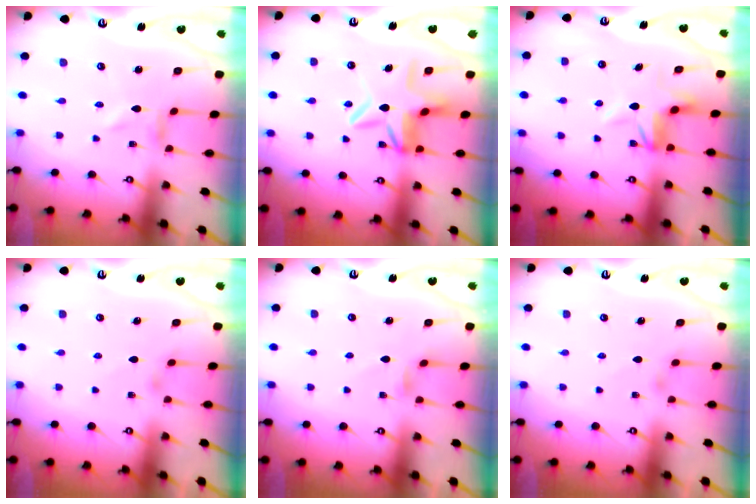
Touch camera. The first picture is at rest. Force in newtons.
{"total": 9.4, "press": 9.2, "slide": 1.8}
{"total": 4.5, "press": 4.4, "slide": 0.3}
{"total": 1.3, "press": 1.2, "slide": 0.3}
{"total": 2.7, "press": 2.7, "slide": 0.5}
{"total": 1.3, "press": 1.2, "slide": 0.3}